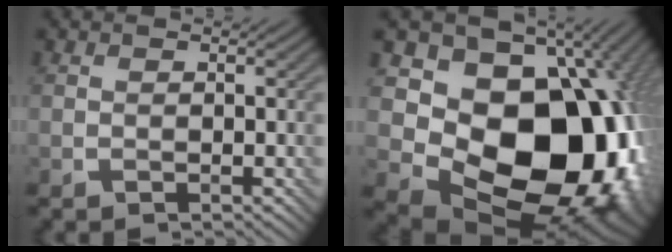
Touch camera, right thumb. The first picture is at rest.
{"total": 20.1, "force": [-0.8, 15.5, 12.8], "torque": [-0.205, -0.055, 0.033]}